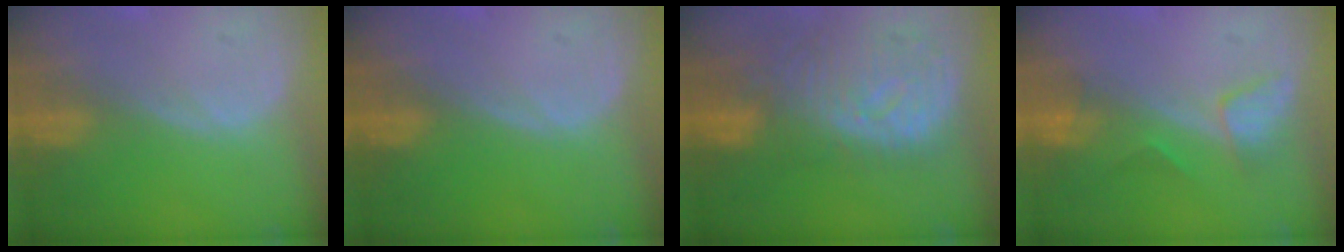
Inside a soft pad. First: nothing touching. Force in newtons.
{"total": 0.0}
{"total": 11.0, "press": 9.7, "slide": 5.3}
{"total": 3.2, "press": 3.1, "slide": 0.3}